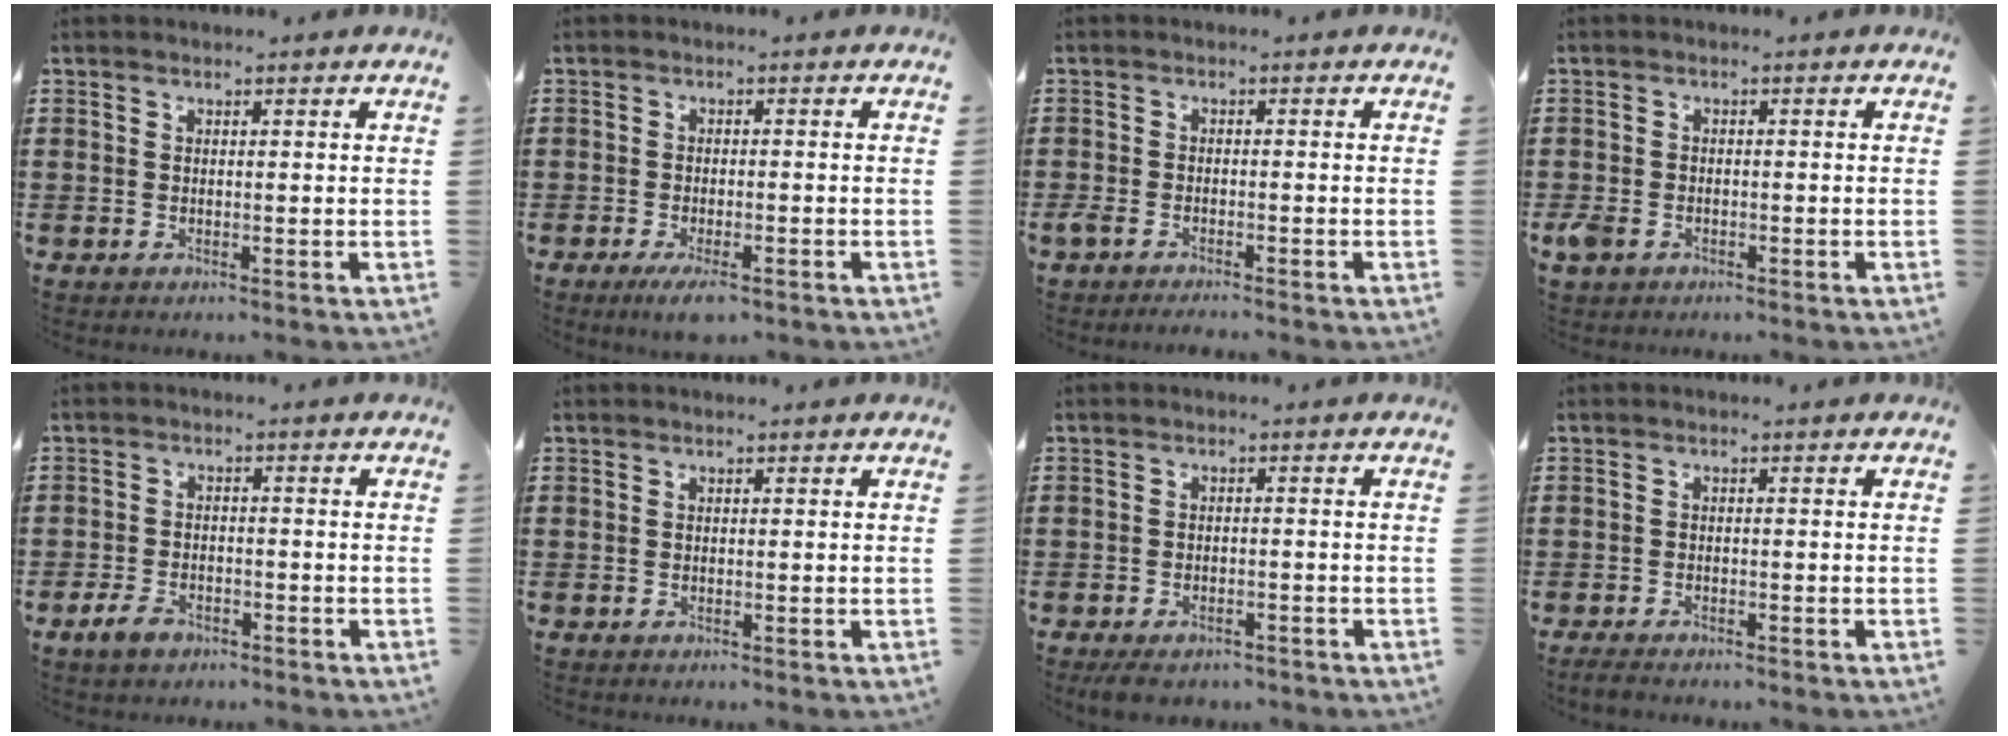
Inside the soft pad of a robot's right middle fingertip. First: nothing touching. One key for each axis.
{"total": 3.2, "fx": -2.1, "fy": 0.8, "fz": 2.3, "tx": -0.051, "ty": -0.005, "tz": -0.041}
{"total": 1.6, "fx": -1.4, "fy": 0.3, "fz": 0.8, "tx": -0.024, "ty": -0.003, "tz": -0.030}
{"total": 2.1, "fx": -1.2, "fy": 1.4, "fz": 1.1, "tx": -0.043, "ty": -0.007, "tz": -0.029}
{"total": 3.2, "fx": -2.1, "fy": 1.7, "fz": 1.7, "tx": -0.044, "ty": -0.002, "tz": -0.043}
{"total": 0.0}
{"total": 1.9, "fx": -1.6, "fy": 0.7, "fz": 0.6, "tx": -0.014, "ty": 0.002, "tz": -0.034}
{"total": 1.2, "fx": -1.1, "fy": 0.1, "fz": 0.3, "tx": -0.009, "ty": -0.002, "tz": -0.021}